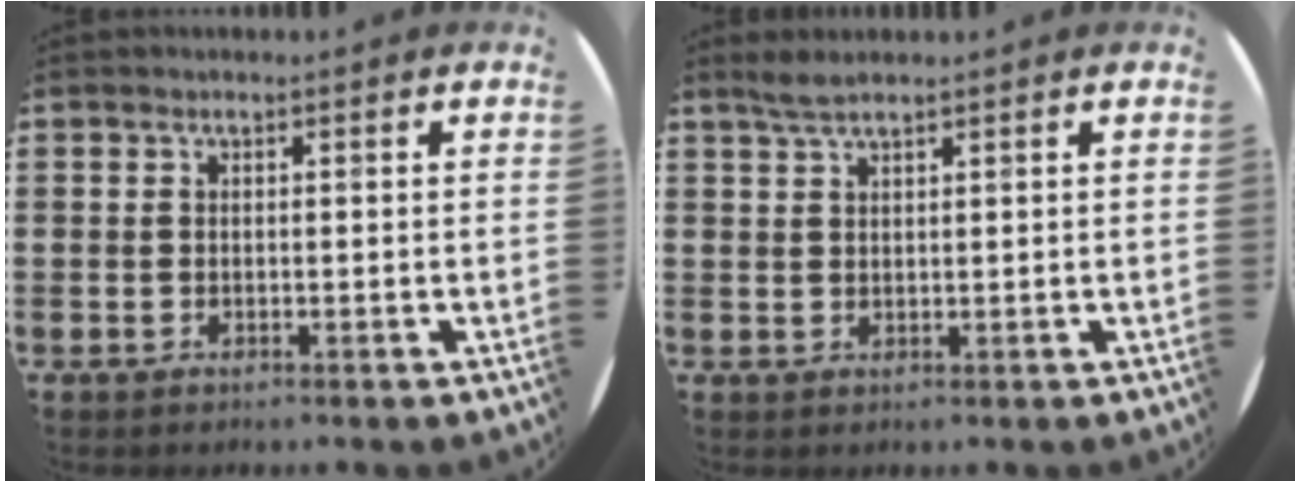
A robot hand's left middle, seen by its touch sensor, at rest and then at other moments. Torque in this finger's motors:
{"motor_torque": [0.46, -0.40, -0.03, 0.04]}